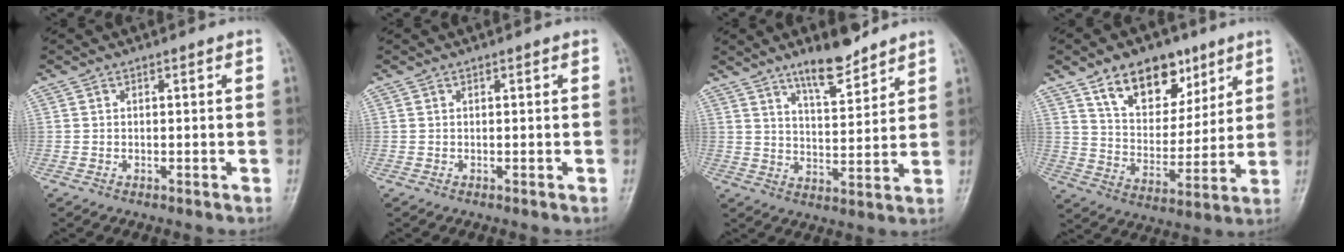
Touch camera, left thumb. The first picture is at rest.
{"total": 0.0}
{"total": 9.3, "force": [7.1, 2.5, 5.3], "torque": [-0.072, -0.055, 0.123]}
{"total": 14.9, "force": [9.1, 9.0, 7.7], "torque": [-0.077, -0.050, 0.158]}